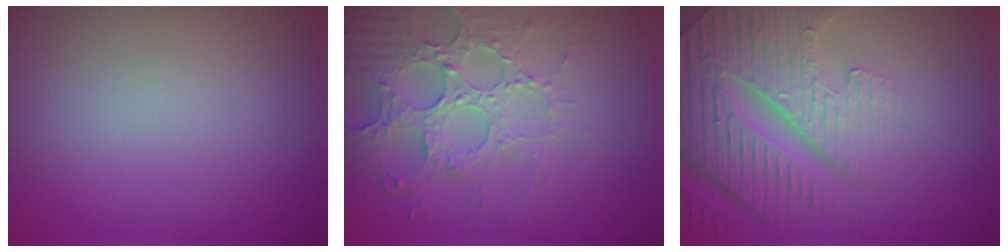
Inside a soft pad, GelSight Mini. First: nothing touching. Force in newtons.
{"total": 4.5, "press": 3.5, "slide": 2.7}
{"total": 5.7, "press": 5.1, "slide": 2.6}